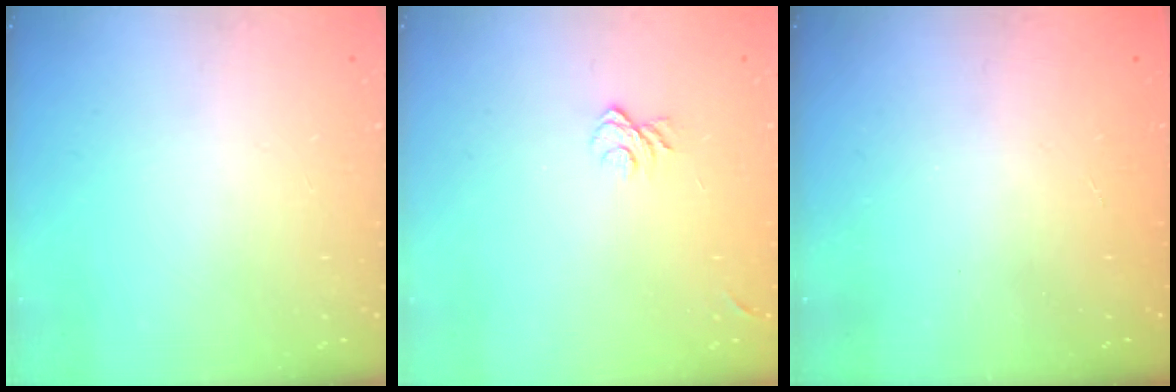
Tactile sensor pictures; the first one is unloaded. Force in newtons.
{"total": 6.1, "press": 6.1, "slide": 1.0}
{"total": 2.5, "press": 2.4, "slide": 0.8}